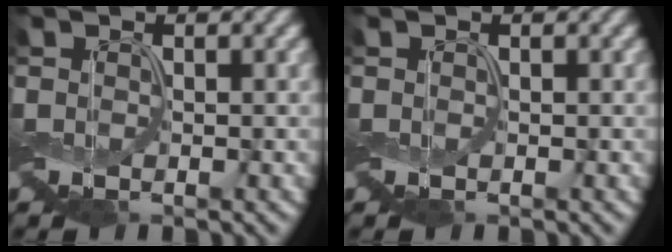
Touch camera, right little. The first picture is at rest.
{"total": 0.0}